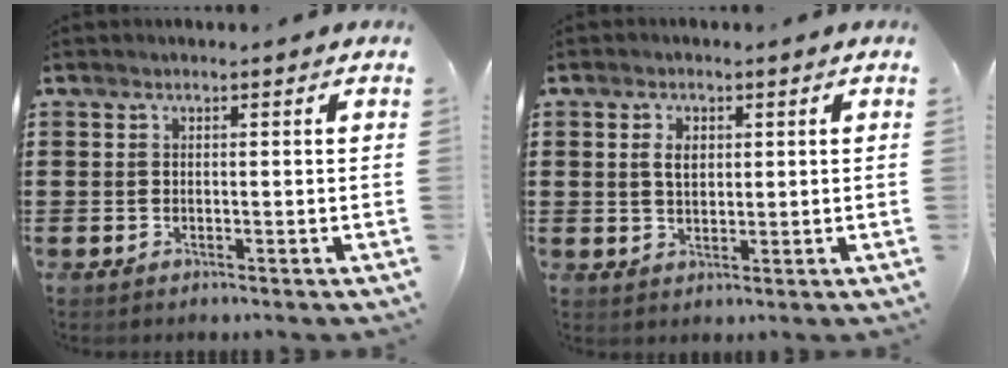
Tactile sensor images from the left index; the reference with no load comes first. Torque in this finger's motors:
{"motor_torque": [0.25, -0.04, 0.12, -0.02]}